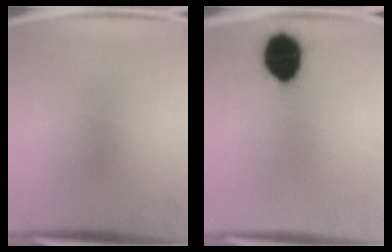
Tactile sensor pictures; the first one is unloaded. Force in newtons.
{"total": 12.9}